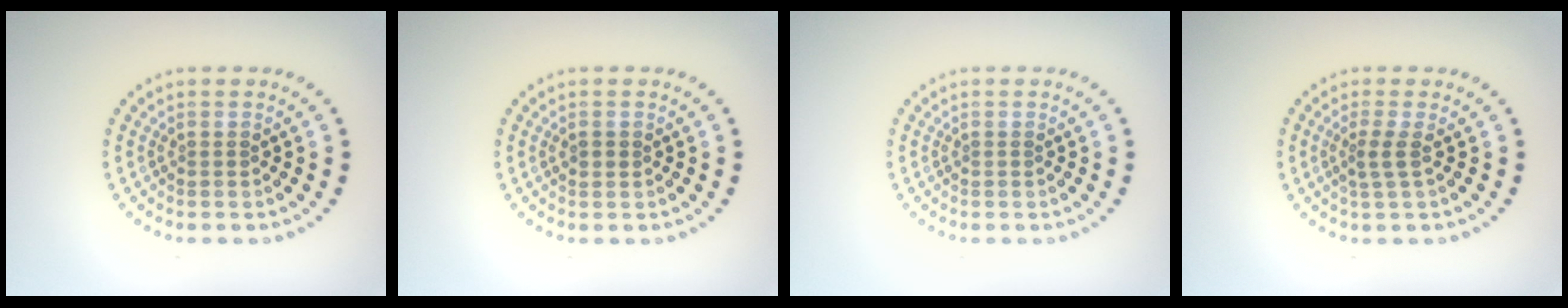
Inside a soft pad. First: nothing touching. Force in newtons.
{"total": 0.9, "press": 0.8, "slide": 0.3}
{"total": 0.0}
{"total": 1.8, "press": 1.3, "slide": 1.3}